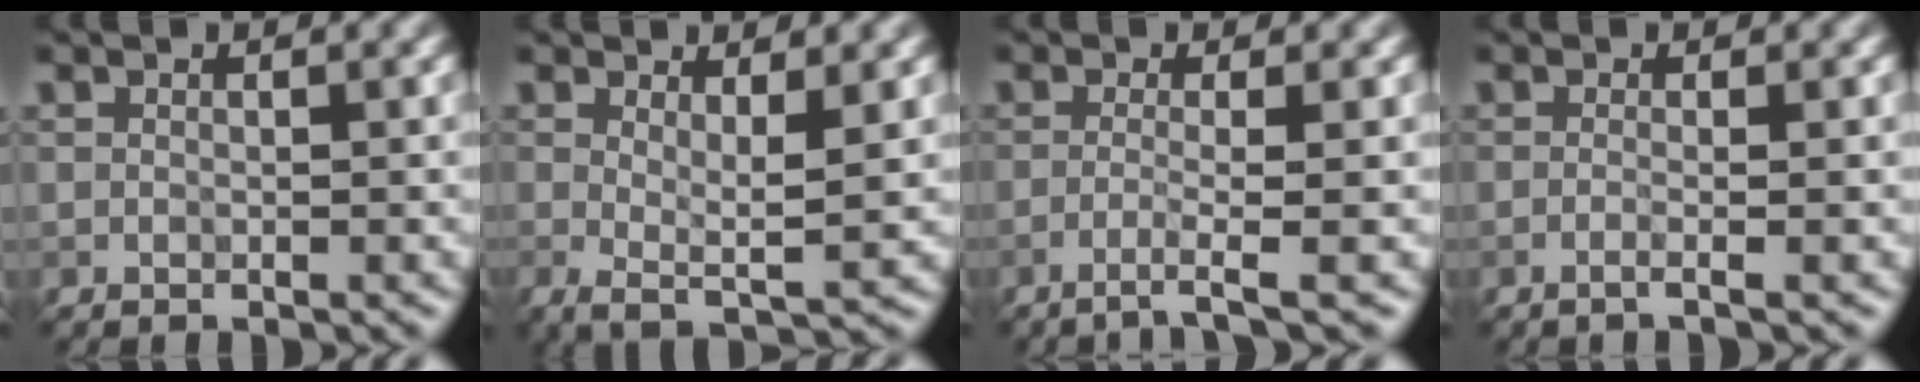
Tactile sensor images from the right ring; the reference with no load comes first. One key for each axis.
{"total": 3.2, "fx": 0.7, "fy": 0.9, "fz": 3.0, "tx": -0.050, "ty": -0.011, "tz": 0.012}
{"total": 2.8, "fx": -1.1, "fy": 0.5, "fz": 2.5, "tx": -0.033, "ty": -0.001, "tz": -0.035}
{"total": 2.1, "fx": -0.2, "fy": 0.9, "fz": 1.9, "tx": -0.013, "ty": -0.007, "tz": -0.027}